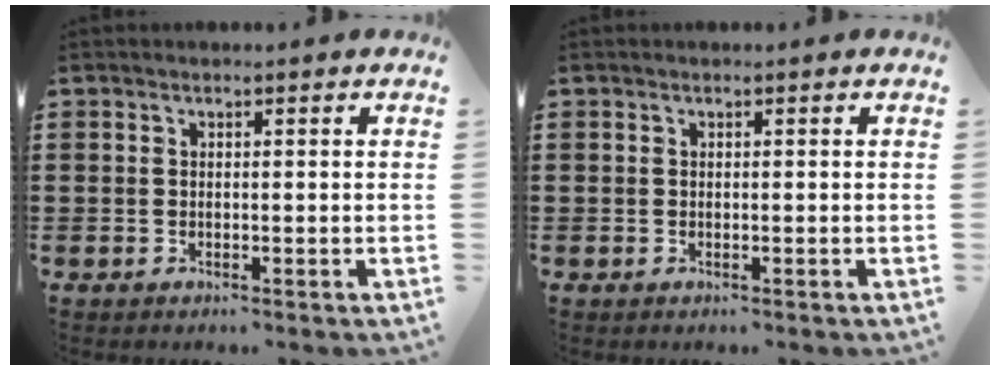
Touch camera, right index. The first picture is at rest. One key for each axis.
{"total": 0.0}